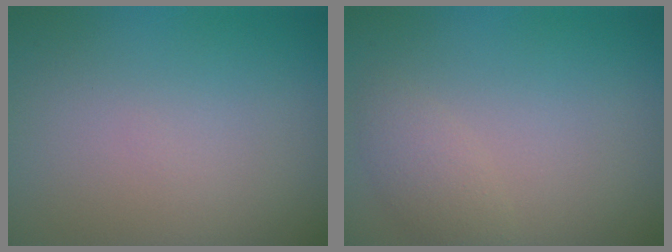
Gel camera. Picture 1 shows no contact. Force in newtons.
{"total": 1.9, "press": 1.9, "slide": 0.2}